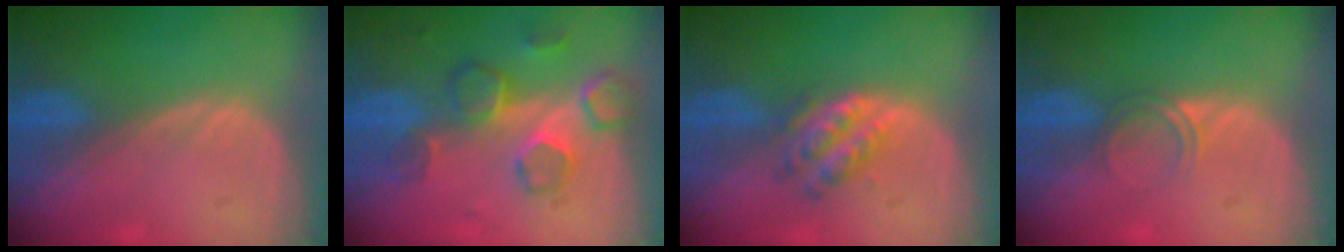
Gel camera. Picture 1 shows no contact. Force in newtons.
{"total": 8.6, "press": 7.5, "slide": 4.2}
{"total": 4.9, "press": 4.7, "slide": 1.6}
{"total": 2.1, "press": 1.8, "slide": 1.1}